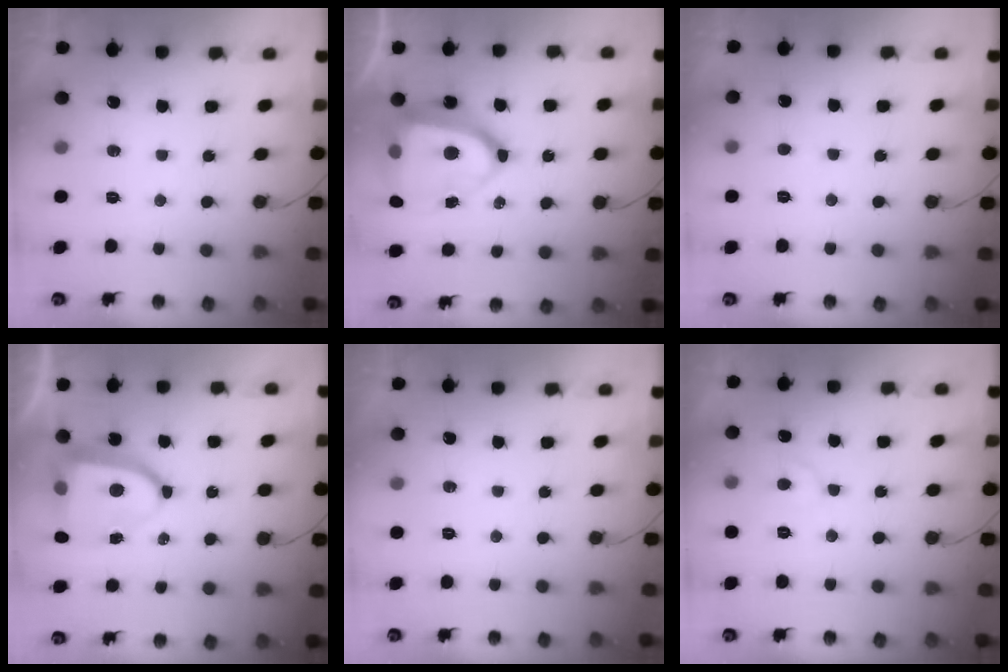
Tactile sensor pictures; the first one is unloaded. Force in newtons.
{"total": 21.5, "press": 21.4, "slide": 1.6}
{"total": 0.7, "press": 0.7, "slide": 0.1}
{"total": 10.7, "press": 10.6, "slide": 1.4}
{"total": 0.0}
{"total": 5.0, "press": 5.0, "slide": 0.2}